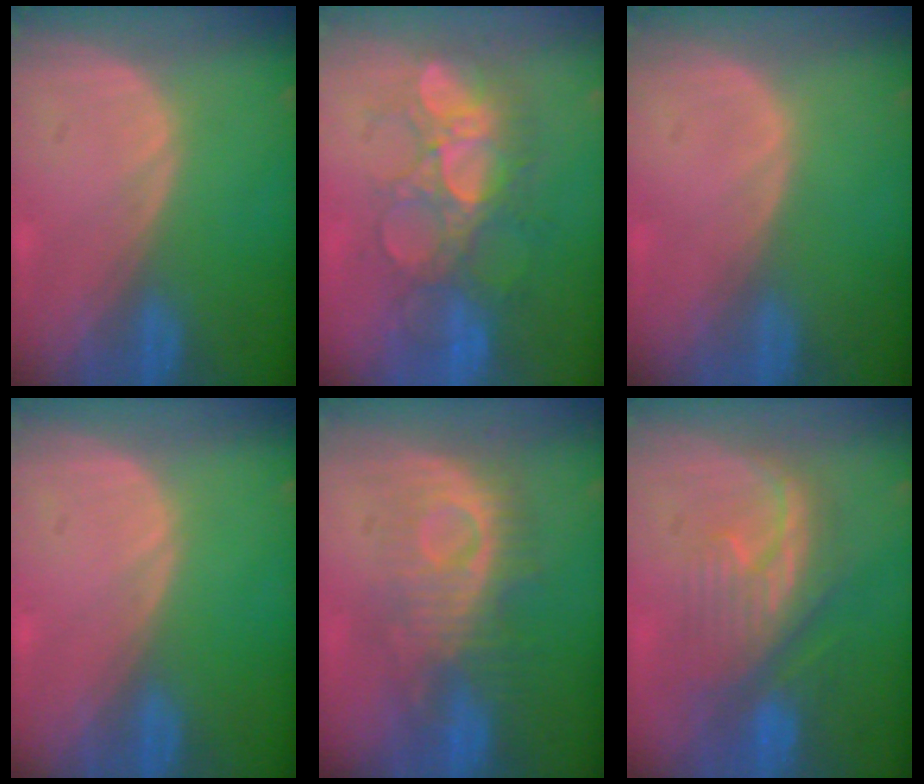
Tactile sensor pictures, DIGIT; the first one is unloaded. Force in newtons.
{"total": 9.1, "press": 8.9, "slide": 1.9}
{"total": 0.0}
{"total": 0.0}
{"total": 8.8, "press": 8.7, "slide": 1.1}
{"total": 7.9, "press": 7.9, "slide": 1.1}